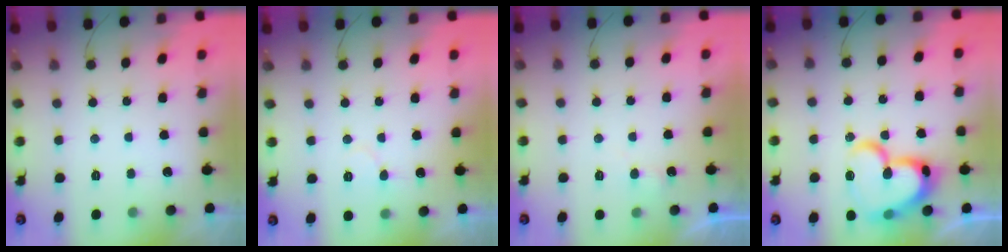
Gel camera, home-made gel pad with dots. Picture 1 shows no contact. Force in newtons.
{"total": 5.0, "press": 5.0, "slide": 0.5}
{"total": 4.2, "press": 4.2, "slide": 0.3}
{"total": 22.2, "press": 22.0, "slide": 2.5}